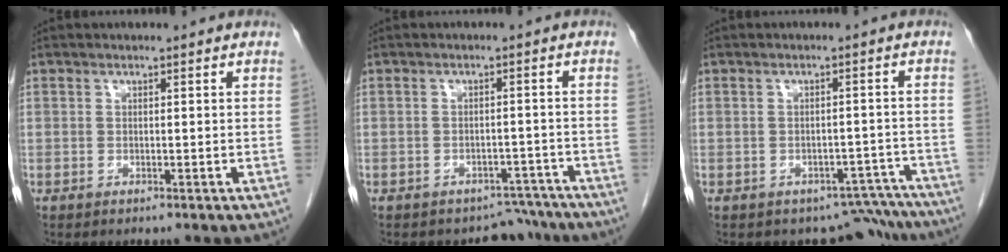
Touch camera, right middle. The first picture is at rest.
{"total": 5.5, "force": [-4.9, 2.5, -0.7], "torque": [0.022, 0.023, -0.058]}
{"total": 8.6, "force": [-7.9, 3.5, -0.3], "torque": [0.034, 0.031, -0.085]}